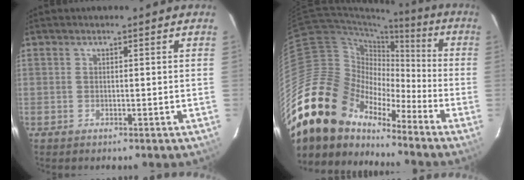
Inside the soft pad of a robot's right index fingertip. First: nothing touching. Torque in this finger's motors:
{"motor_torque": [-0.12, -0.77, -0.05, -0.21]}